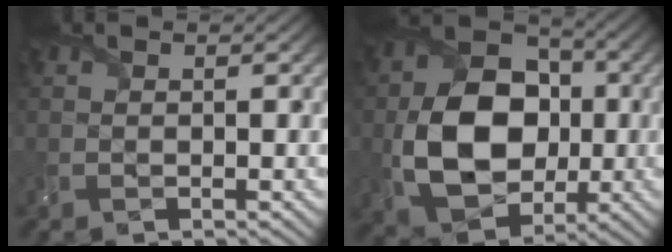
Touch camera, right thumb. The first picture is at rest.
{"total": 13.5, "force": [-1.0, 10.0, 9.0], "torque": [-0.169, -0.004, -0.014]}